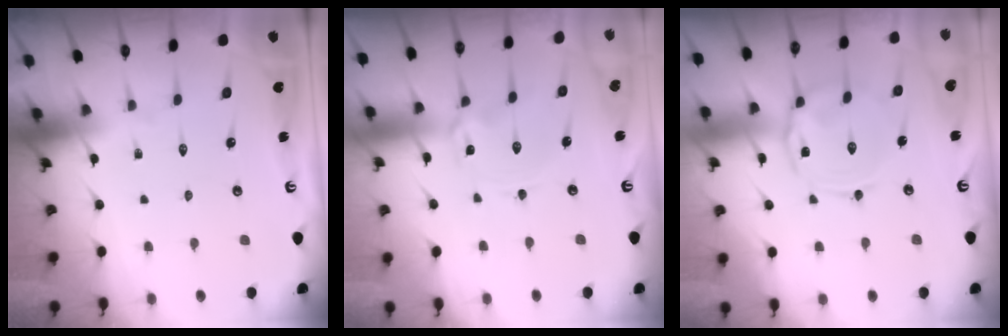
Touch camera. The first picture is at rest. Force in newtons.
{"total": 1.8, "press": 1.7, "slide": 0.3}
{"total": 5.1, "press": 5.1, "slide": 0.4}